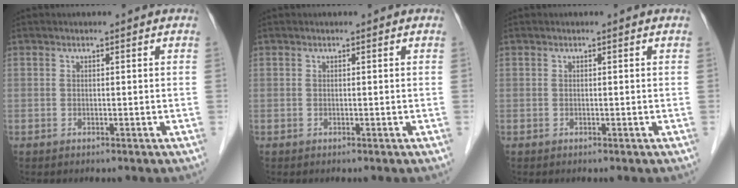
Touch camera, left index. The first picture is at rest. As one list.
[{"total": 0.0}, {"total": 0.0}]